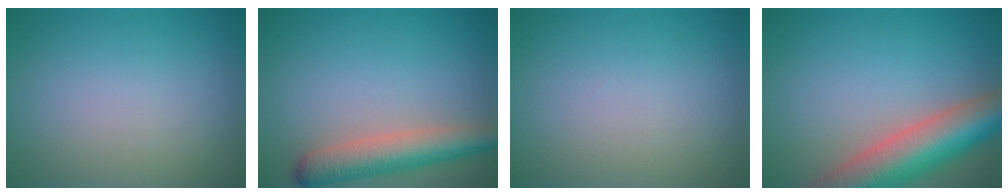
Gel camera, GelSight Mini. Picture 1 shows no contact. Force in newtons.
{"total": 5.1, "press": 5.1, "slide": 0.3}
{"total": 0.0}
{"total": 9.7, "press": 9.7, "slide": 0.7}